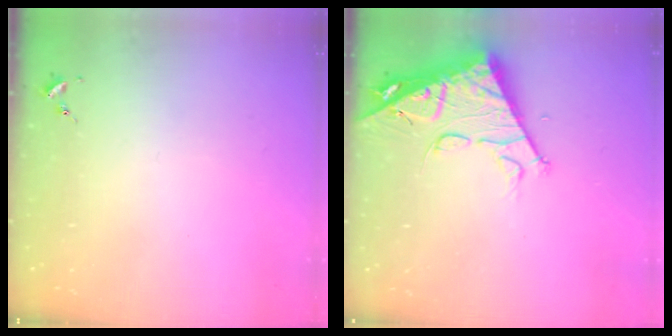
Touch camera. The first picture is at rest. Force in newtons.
{"total": 13.9, "press": 13.8, "slide": 1.4}